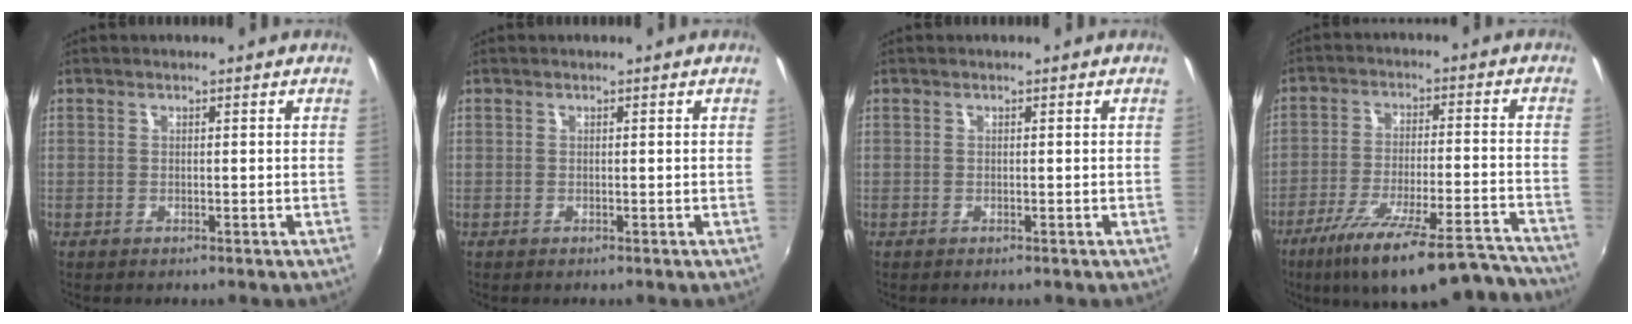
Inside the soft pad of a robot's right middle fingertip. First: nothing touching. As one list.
[{"total": 0.0}, {"total": 0.0}, {"total": 21.0, "force": [-17.8, 3.3, 10.6], "torque": [-0.182, -0.030, -0.262]}]